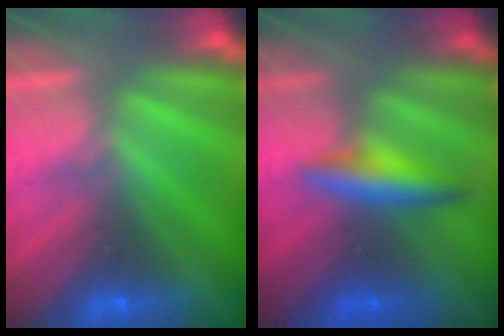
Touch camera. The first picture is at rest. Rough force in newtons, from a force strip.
{"total": 2.4}